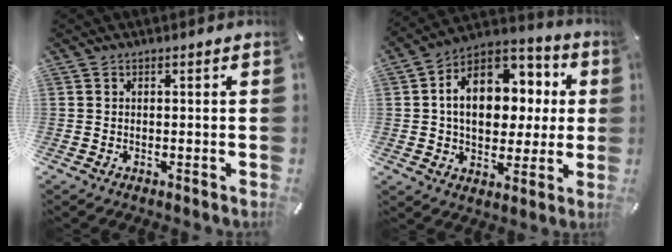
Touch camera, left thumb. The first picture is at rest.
{"total": 15.8, "force": [2.1, 12.0, 10.1], "torque": [-0.165, -0.003, 0.041]}